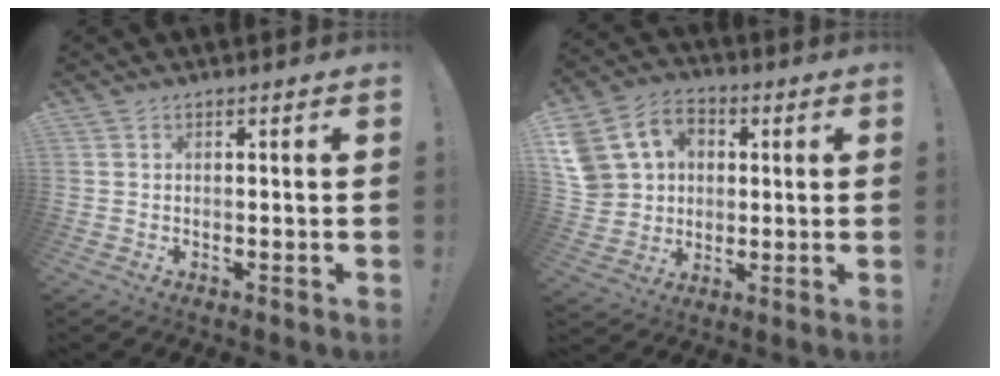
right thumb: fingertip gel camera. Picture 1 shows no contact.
{"total": 14.4, "force": [2.9, 12.8, 5.9], "torque": [-0.096, 0.004, 0.069]}